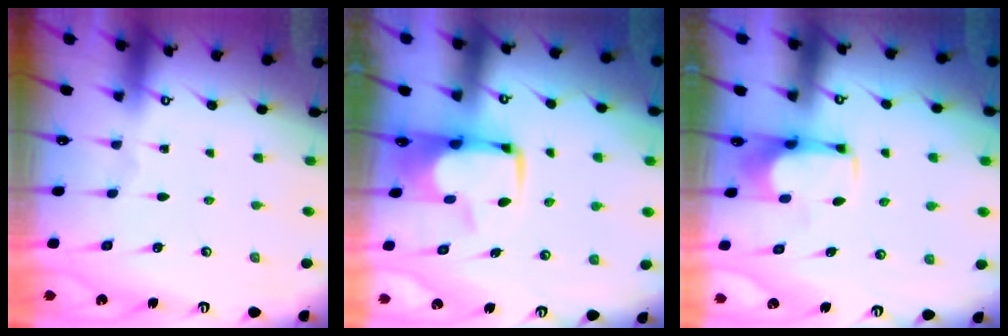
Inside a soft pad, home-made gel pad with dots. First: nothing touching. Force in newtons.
{"total": 0.6, "press": 0.1, "slide": 0.6}
{"total": 1.6, "press": 1.5, "slide": 0.6}